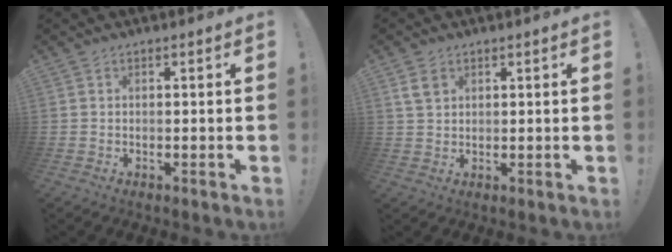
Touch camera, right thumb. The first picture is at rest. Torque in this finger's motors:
{"motor_torque": [-0.15, 0.16, 0.06, -0.06, 0.00]}